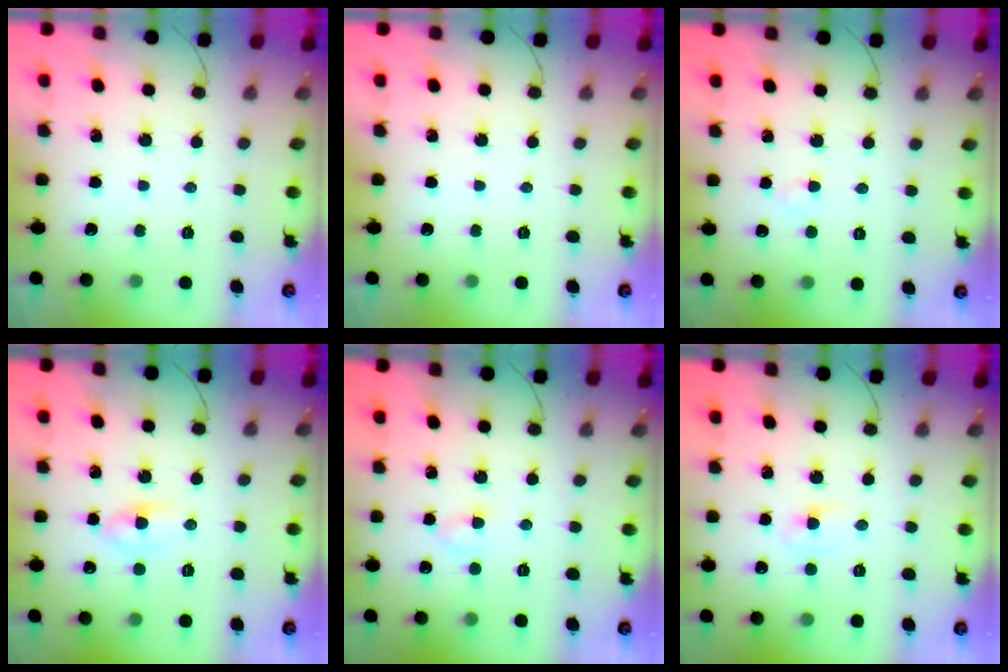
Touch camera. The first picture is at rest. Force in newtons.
{"total": 0.0}
{"total": 1.2, "press": 1.0, "slide": 0.6}
{"total": 3.1, "press": 2.9, "slide": 1.1}
{"total": 2.9, "press": 2.7, "slide": 1.1}
{"total": 3.5, "press": 3.3, "slide": 1.1}